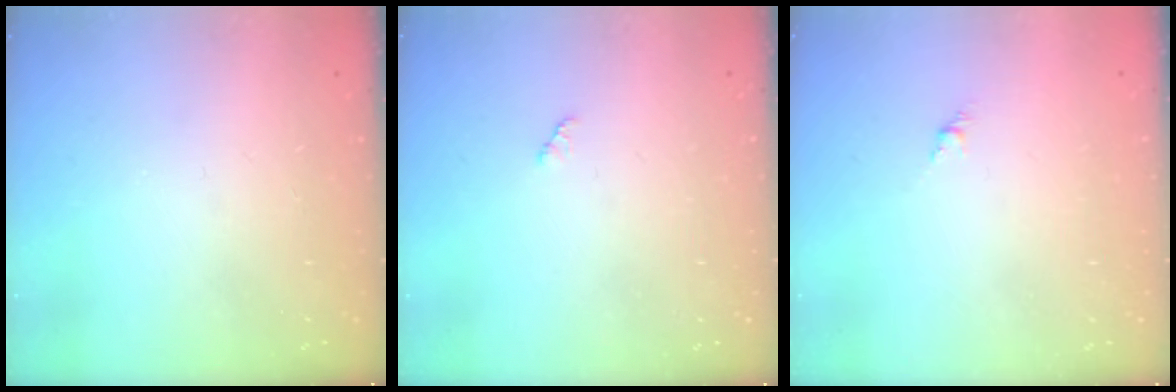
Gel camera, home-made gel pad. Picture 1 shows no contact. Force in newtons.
{"total": 2.8, "press": 2.8, "slide": 0.4}
{"total": 1.5, "press": 1.4, "slide": 0.6}